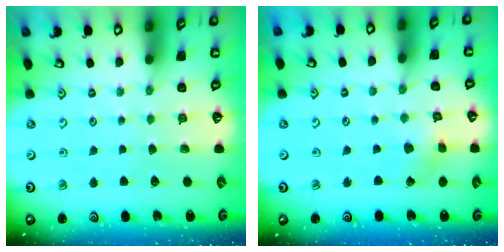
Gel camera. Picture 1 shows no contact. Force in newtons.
{"total": 2.7, "press": 2.7, "slide": 0.2}